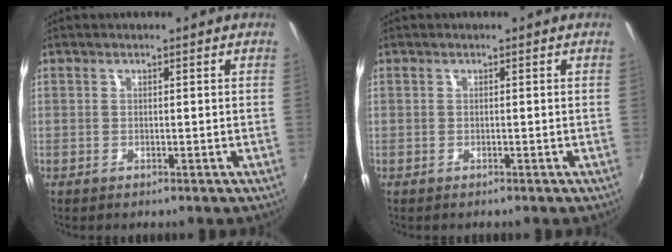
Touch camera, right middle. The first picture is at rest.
{"total": 0.0}